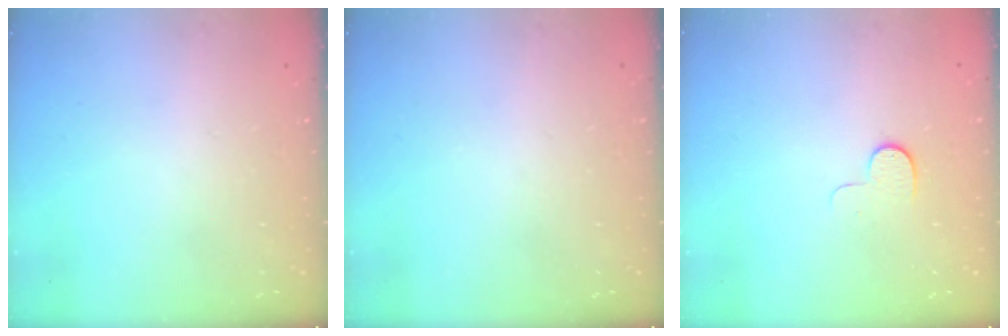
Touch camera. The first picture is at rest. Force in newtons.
{"total": 0.0}
{"total": 5.6, "press": 5.6, "slide": 0.6}